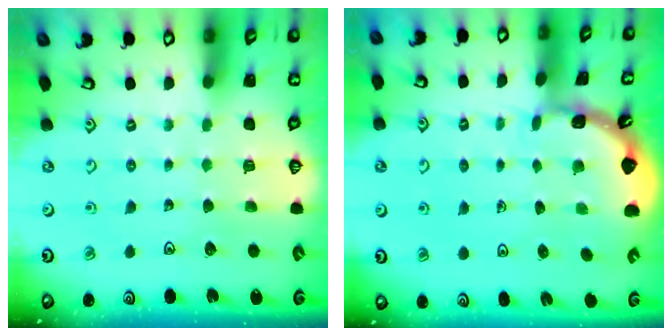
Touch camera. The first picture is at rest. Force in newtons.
{"total": 1.6, "press": 1.6, "slide": 0.1}